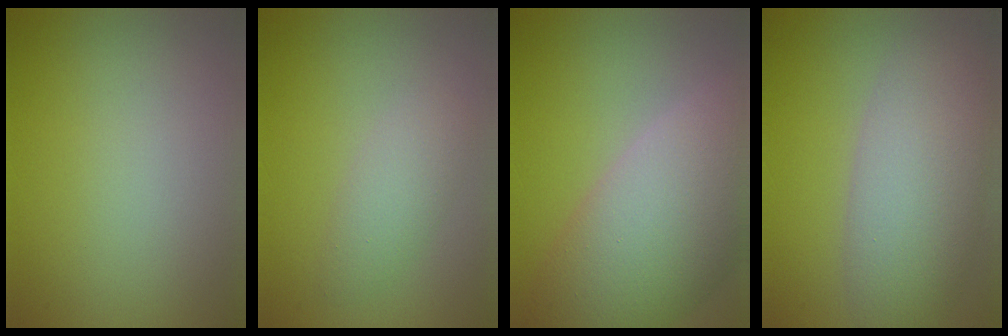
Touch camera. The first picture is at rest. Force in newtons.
{"total": 2.3, "press": 2.3, "slide": 0.1}
{"total": 10.7, "press": 10.7, "slide": 0.8}
{"total": 6.8, "press": 6.8, "slide": 0.2}